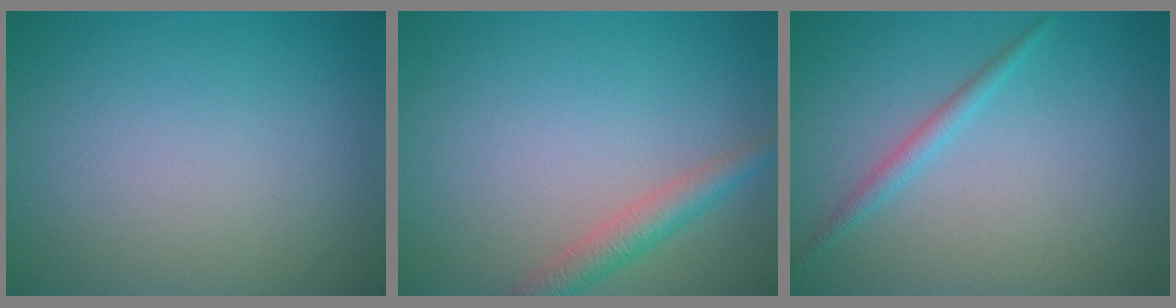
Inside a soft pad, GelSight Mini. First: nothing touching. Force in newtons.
{"total": 2.6, "press": 2.6, "slide": 0.1}
{"total": 1.4, "press": 1.4, "slide": 0.1}